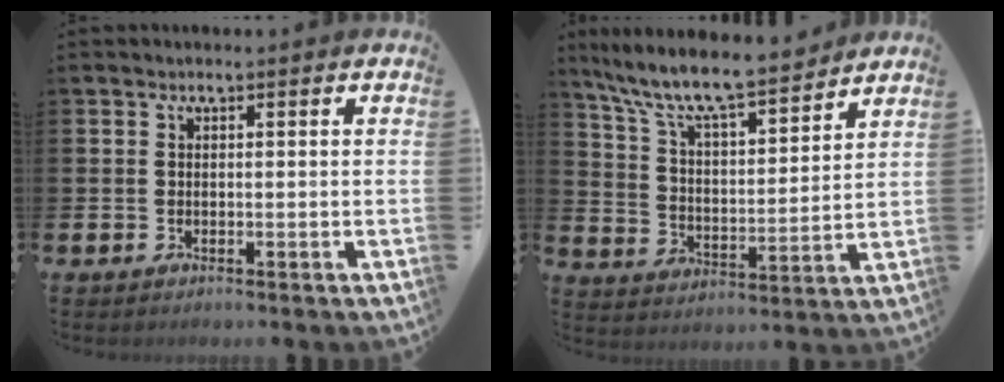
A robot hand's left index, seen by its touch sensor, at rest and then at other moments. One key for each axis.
{"total": 9.9, "fx": 9.0, "fy": 1.6, "fz": 3.8, "tx": -0.111, "ty": -0.062, "tz": 0.156}